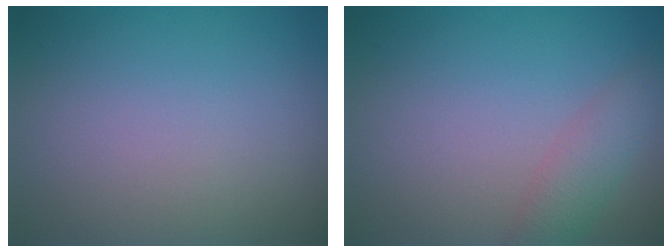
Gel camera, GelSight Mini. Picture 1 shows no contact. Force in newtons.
{"total": 2.5, "press": 2.5, "slide": 0.1}